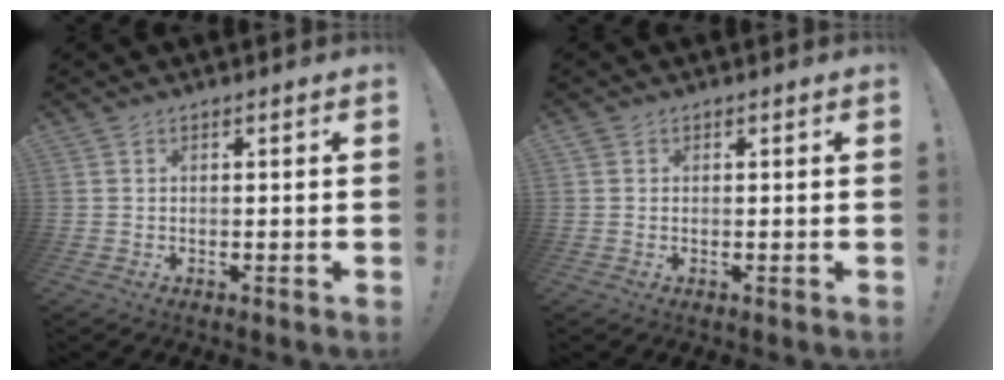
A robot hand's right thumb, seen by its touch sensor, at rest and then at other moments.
{"total": 0.7, "force": [0.4, 0.5, 0.1], "torque": [0.001, 0.001, 0.006]}